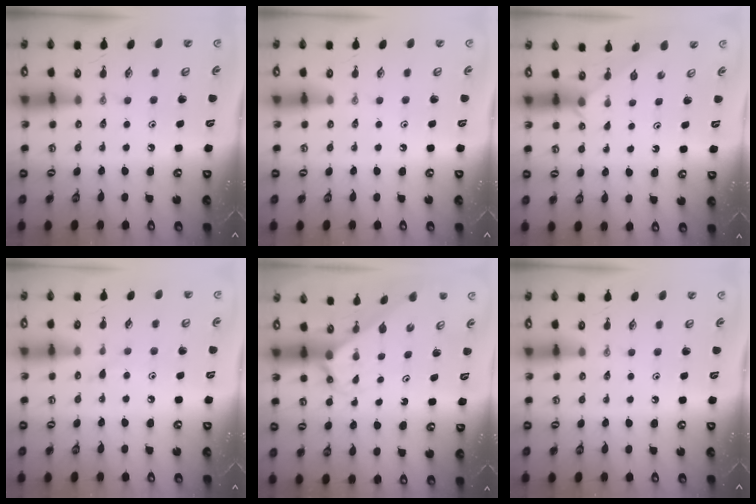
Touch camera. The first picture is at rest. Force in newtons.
{"total": 0.0}
{"total": 1.5, "press": 1.5, "slide": 0.3}
{"total": 6.2, "press": 6.2, "slide": 0.7}
{"total": 2.5, "press": 2.5, "slide": 0.2}
{"total": 0.0}